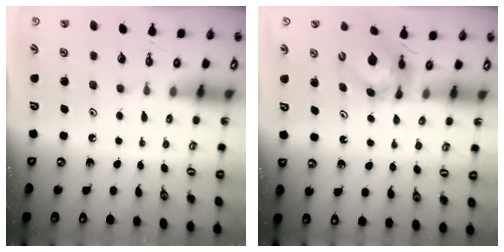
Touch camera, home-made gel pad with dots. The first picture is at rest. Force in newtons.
{"total": 5.7, "press": 5.7, "slide": 0.5}